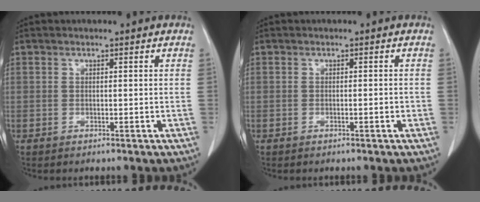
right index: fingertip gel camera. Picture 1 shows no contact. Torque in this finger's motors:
{"motor_torque": [0.17, -0.10, 0.11, 0.03]}